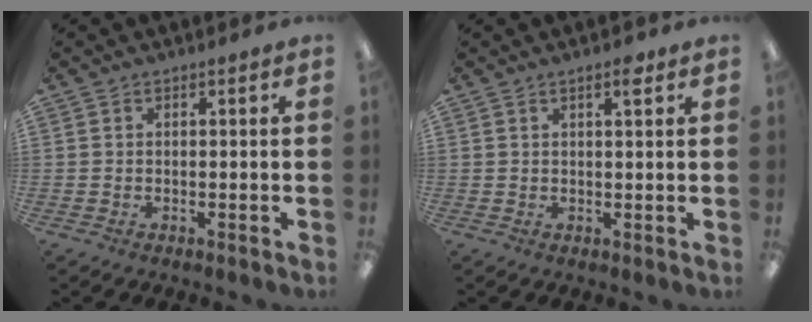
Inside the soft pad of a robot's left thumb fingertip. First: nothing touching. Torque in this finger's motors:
{"motor_torque": [0.03, 0.13, -0.31, 0.16, 0.03]}